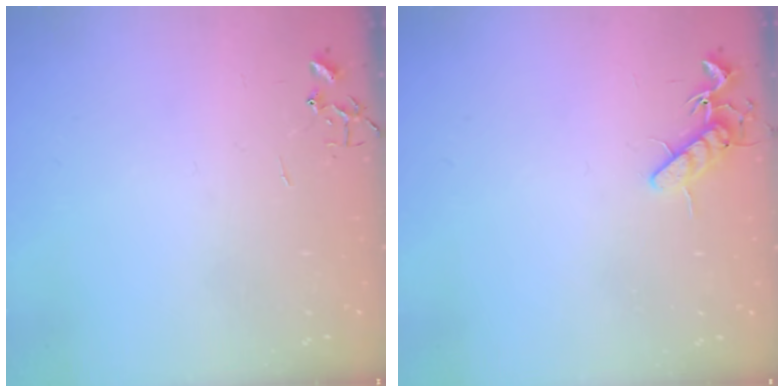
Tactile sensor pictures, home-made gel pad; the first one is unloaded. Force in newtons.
{"total": 8.3, "press": 8.2, "slide": 1.0}